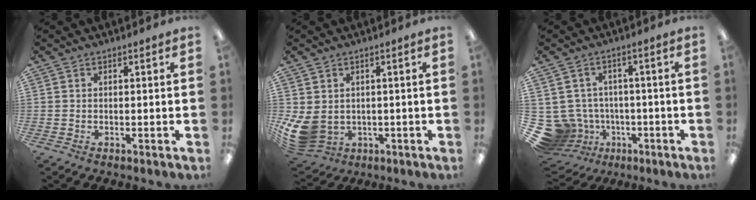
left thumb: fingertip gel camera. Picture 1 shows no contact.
{"total": 7.7, "force": [0.1, 6.3, 4.4], "torque": [-0.111, -0.012, 0.005]}
{"total": 10.6, "force": [-2.9, 9.6, 3.5], "torque": [-0.115, 0.008, -0.042]}